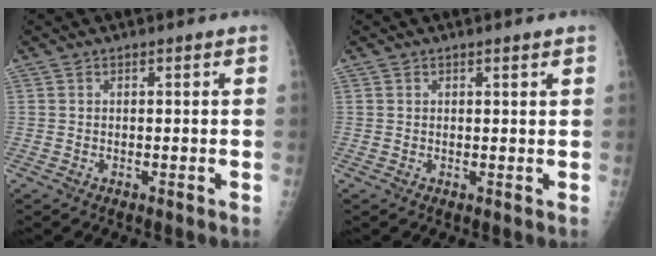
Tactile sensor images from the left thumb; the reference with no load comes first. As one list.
[{"total": 0.8, "force": [0.7, 0.1, 0.5], "torque": [0.001, -0.001, 0.008]}]